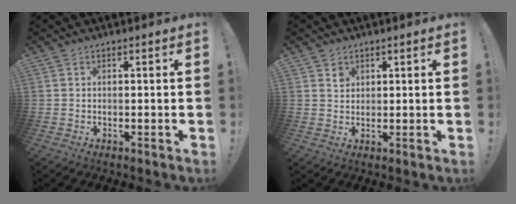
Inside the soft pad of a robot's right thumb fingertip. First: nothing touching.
{"total": 2.0, "force": [1.3, 1.6, 0.3], "torque": [0.009, -0.009, 0.022]}